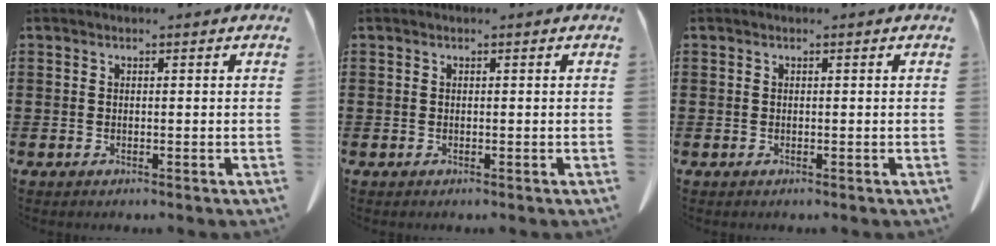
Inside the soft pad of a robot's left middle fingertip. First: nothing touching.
{"total": 0.0}
{"total": 0.0}